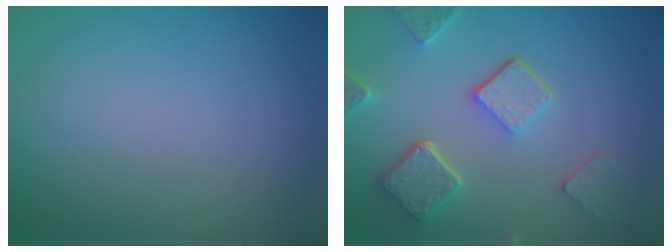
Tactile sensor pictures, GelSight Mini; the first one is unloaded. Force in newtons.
{"total": 4.9, "press": 3.8, "slide": 3.0}